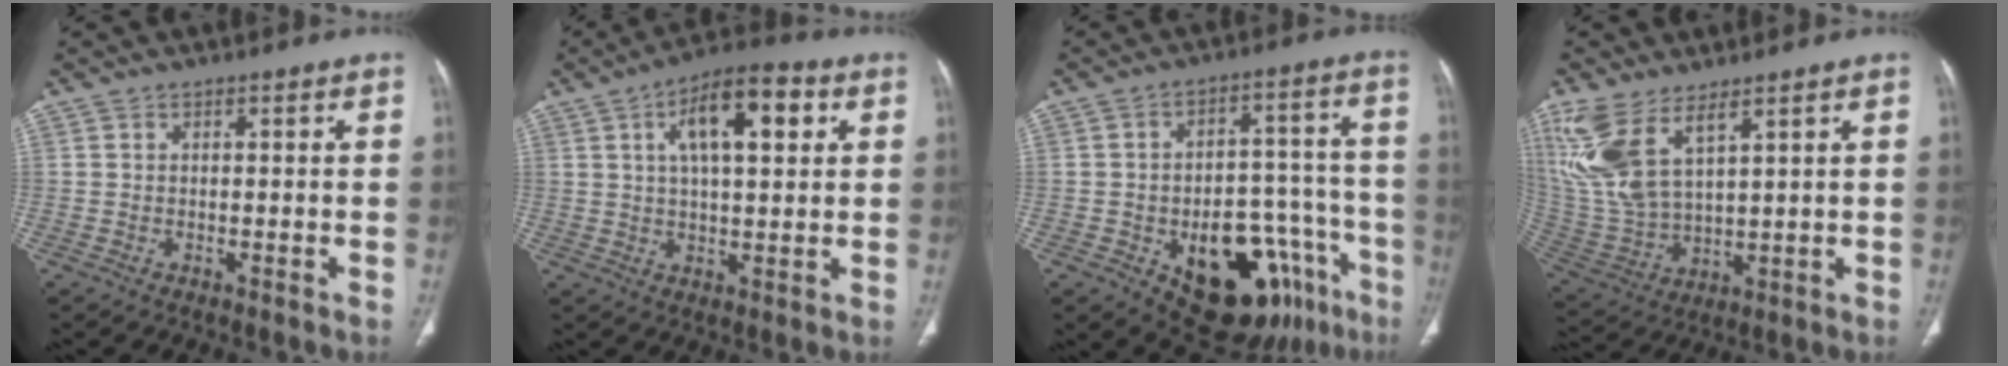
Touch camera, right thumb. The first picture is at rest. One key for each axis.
{"total": 13.2, "fx": 4.5, "fy": 5.4, "fz": 11.2, "tx": -0.163, "ty": 0.009, "tz": 0.067}
{"total": 22.1, "fx": -10.6, "fy": 12.1, "fz": 15.2, "tx": -0.134, "ty": 0.070, "tz": -0.133}
{"total": 13.5, "fx": 7.5, "fy": 5.7, "fz": 9.6, "tx": -0.216, "ty": -0.024, "tz": 0.173}